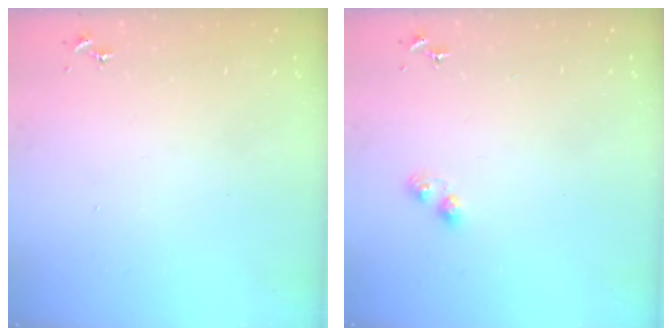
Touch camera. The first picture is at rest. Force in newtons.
{"total": 3.3, "press": 3.2, "slide": 0.5}